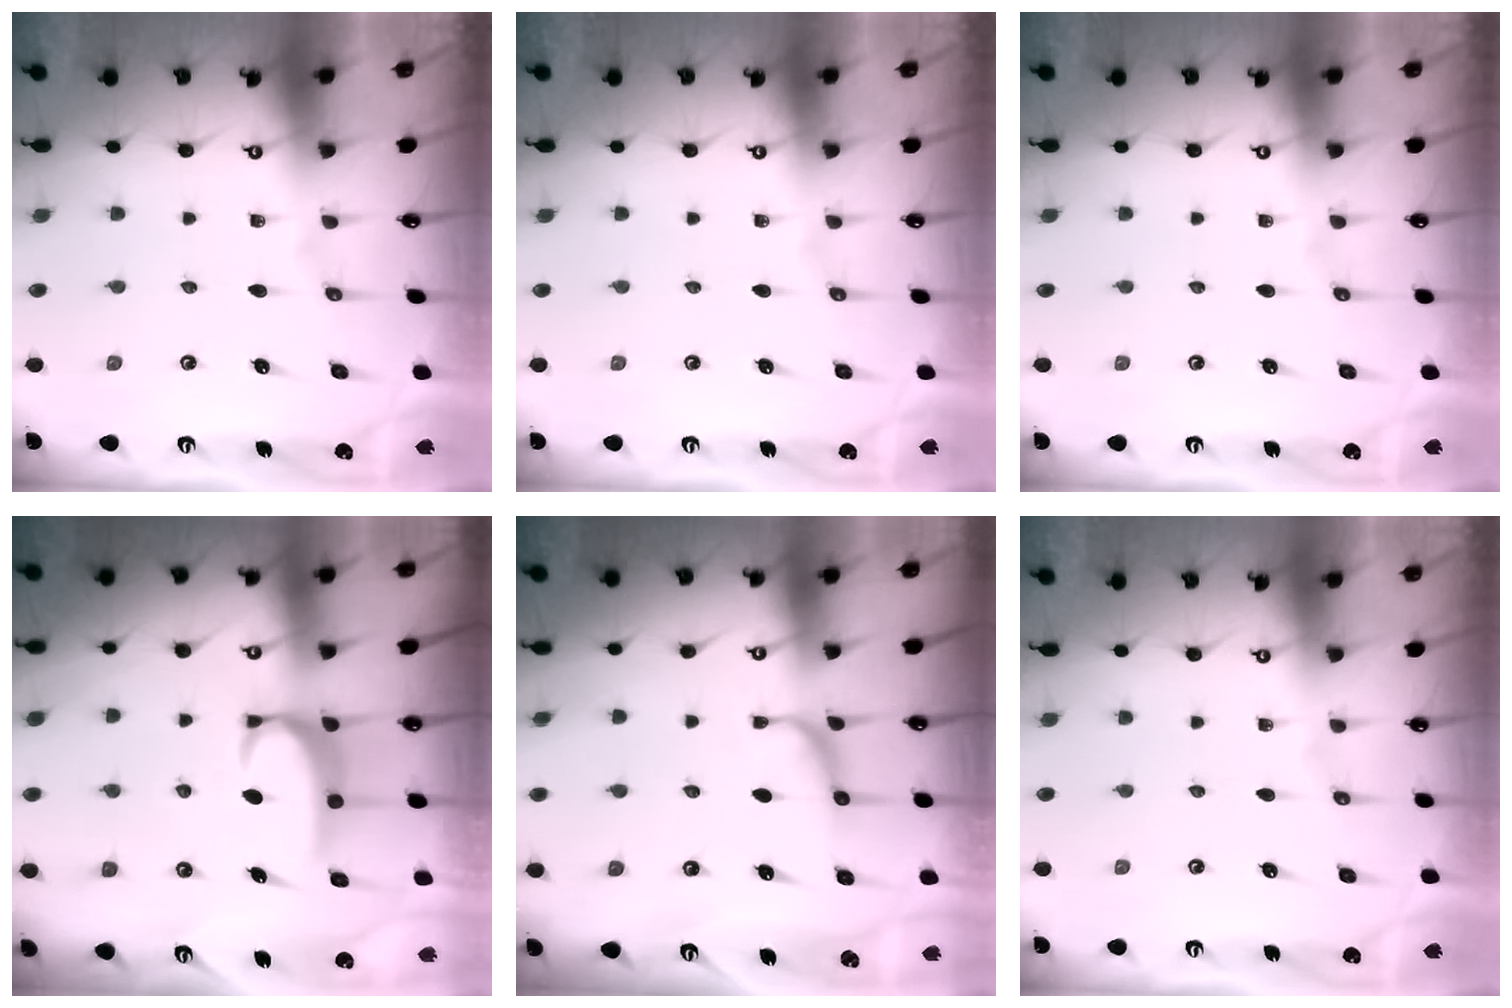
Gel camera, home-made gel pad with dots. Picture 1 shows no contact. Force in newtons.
{"total": 0.0}
{"total": 0.0}
{"total": 2.7, "press": 2.7, "slide": 0.5}
{"total": 0.7, "press": 0.3, "slide": 0.6}
{"total": 0.0}